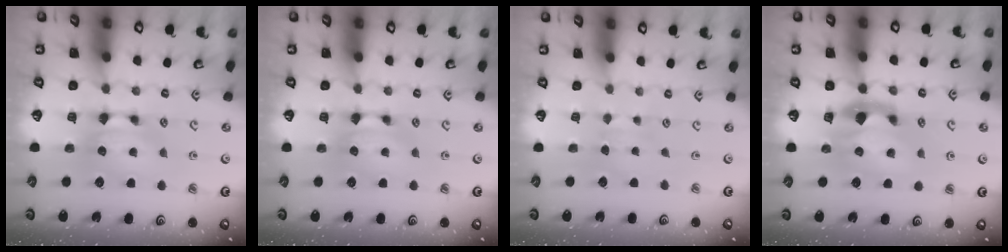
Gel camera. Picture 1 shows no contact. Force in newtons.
{"total": 0.0}
{"total": 2.8, "press": 2.8, "slide": 0.5}
{"total": 2.8, "press": 2.5, "slide": 1.3}